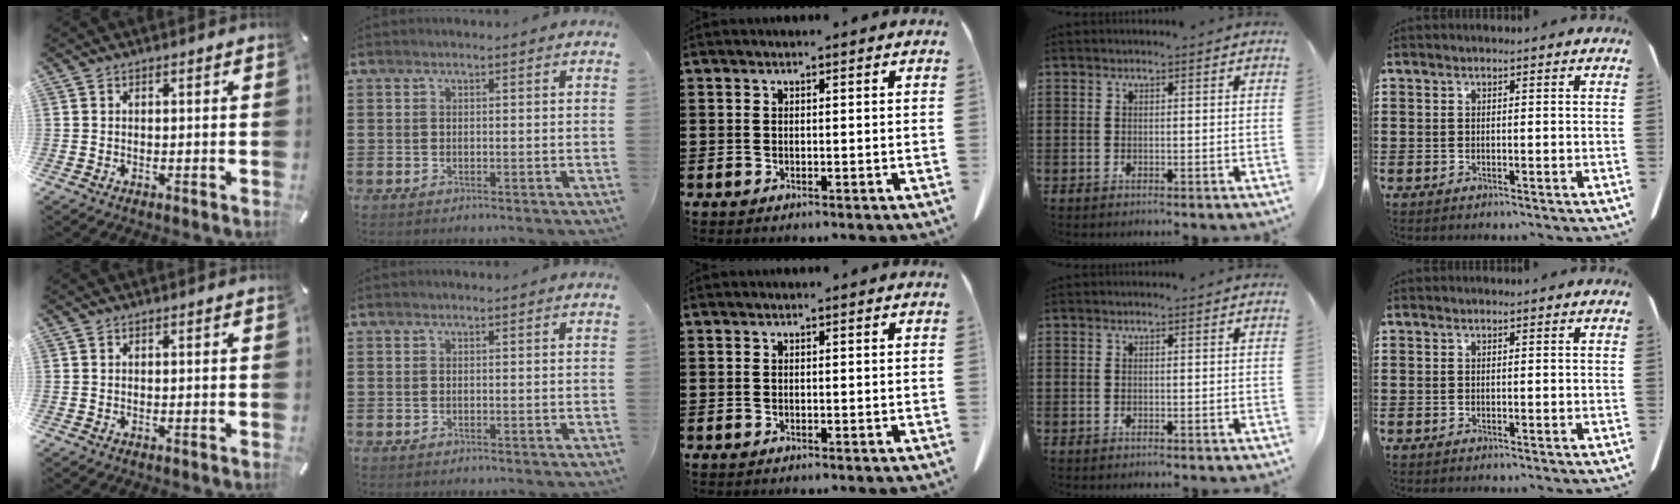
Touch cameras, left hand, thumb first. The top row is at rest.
{}